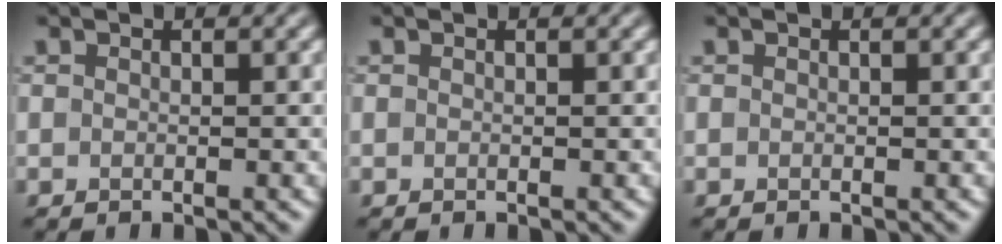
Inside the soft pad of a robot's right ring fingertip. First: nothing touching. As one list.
[{"total": 0.0}, {"total": 0.0}]